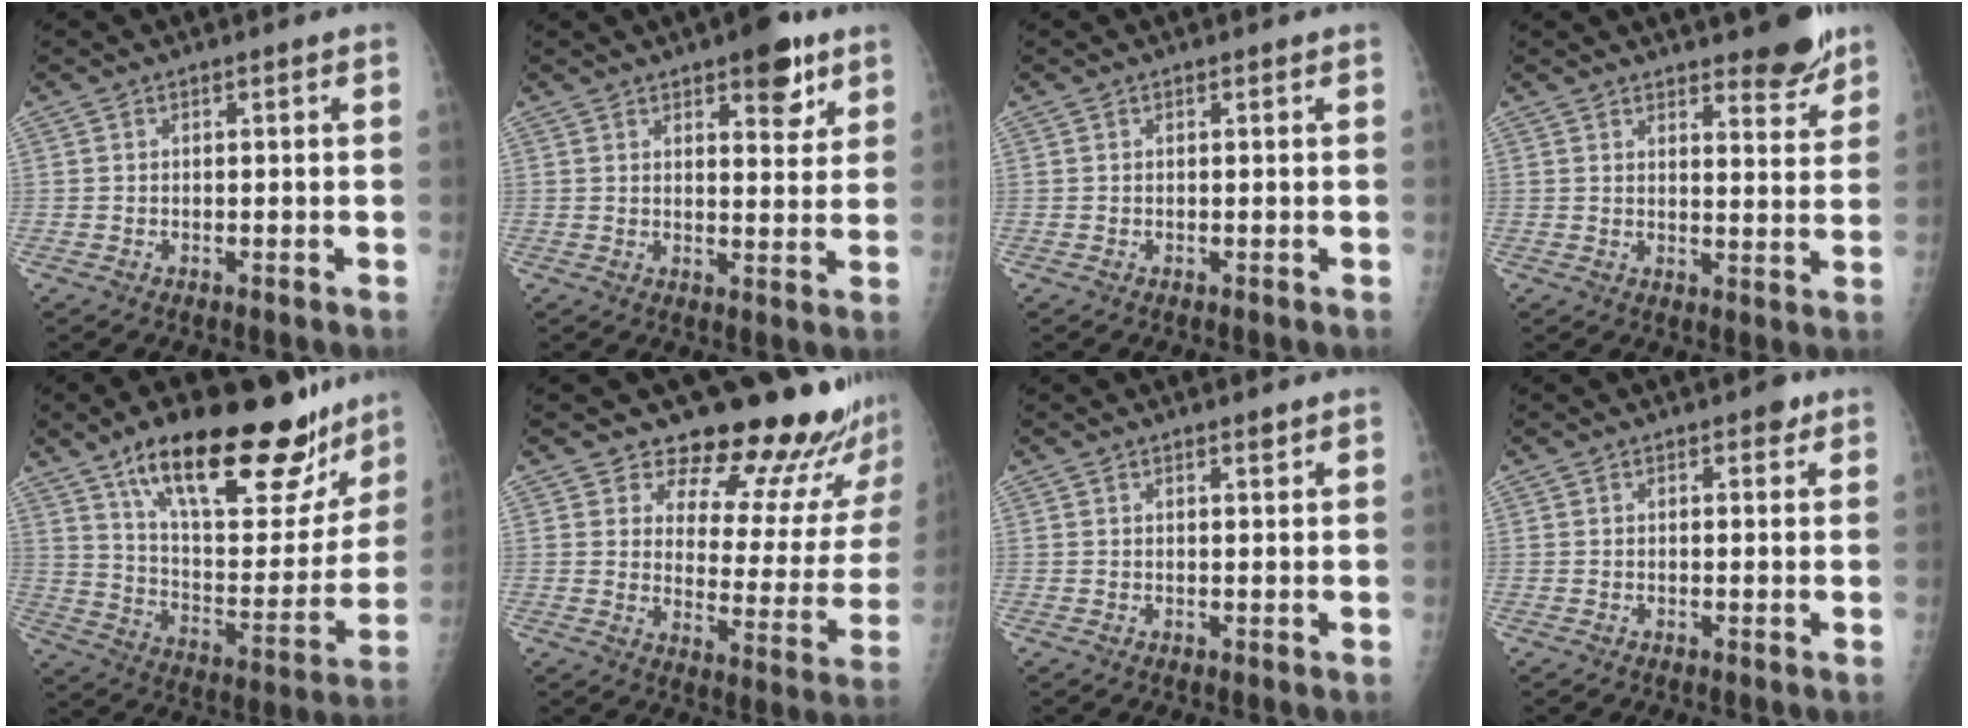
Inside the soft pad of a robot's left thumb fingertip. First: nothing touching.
{"total": 8.2, "force": [5.0, 3.4, 5.7], "torque": [-0.051, -0.024, 0.064]}
{"total": 0.0}
{"total": 6.9, "force": [5.3, 1.9, 3.9], "torque": [-0.028, -0.040, 0.074]}
{"total": 29.4, "force": [19.8, 10.6, 18.9], "torque": [-0.241, -0.062, 0.307]}
{"total": 19.6, "force": [17.8, 5.7, 6.1], "torque": [-0.025, -0.153, 0.215]}
{"total": 1.1, "force": [0.9, 0.2, 0.7], "torque": [-0.008, -0.006, 0.015]}
{"total": 1.9, "force": [1.1, 1.0, 1.1], "torque": [-0.002, -0.003, 0.011]}